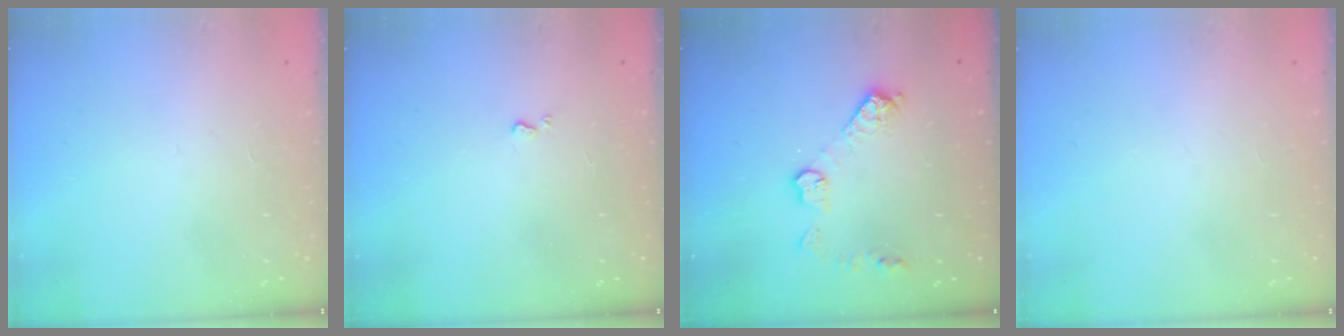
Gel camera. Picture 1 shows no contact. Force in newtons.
{"total": 0.7, "press": 0.7, "slide": 0.2}
{"total": 9.9, "press": 9.9, "slide": 0.6}
{"total": 0.0}